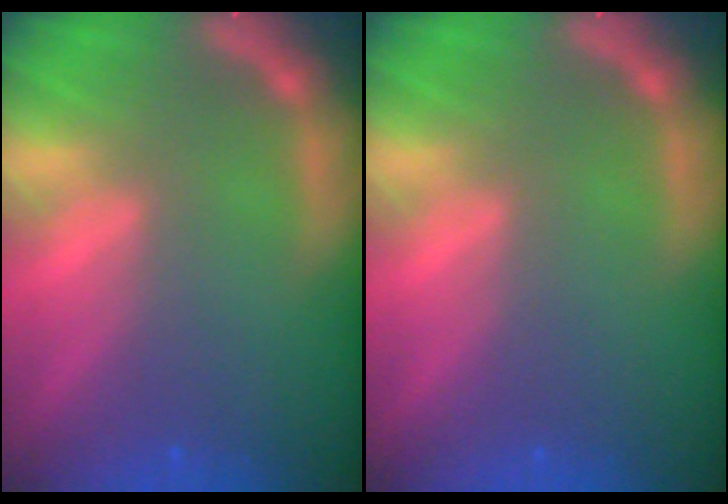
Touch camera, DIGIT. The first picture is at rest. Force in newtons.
{"total": 0.0}